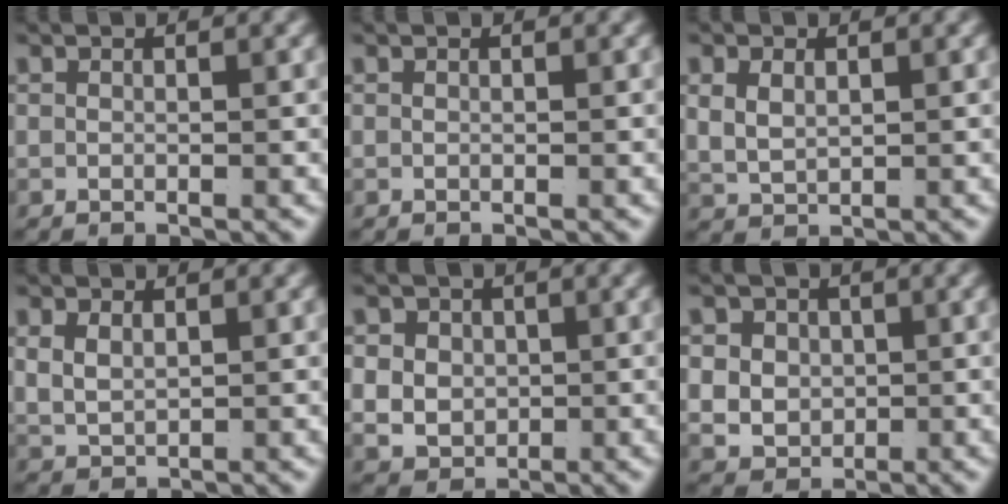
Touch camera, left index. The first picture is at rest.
{"total": 0.0}
{"total": 3.3, "force": [0.8, 2.7, 1.7], "torque": [-0.050, -0.009, 0.025]}
{"total": 3.0, "force": [0.8, 2.4, 1.6], "torque": [-0.047, -0.009, 0.026]}
{"total": 6.1, "force": [0.0, 5.6, 2.5], "torque": [-0.059, -0.018, 0.007]}
{"total": 6.8, "force": [0.1, 6.2, 2.7], "torque": [-0.063, -0.021, 0.007]}